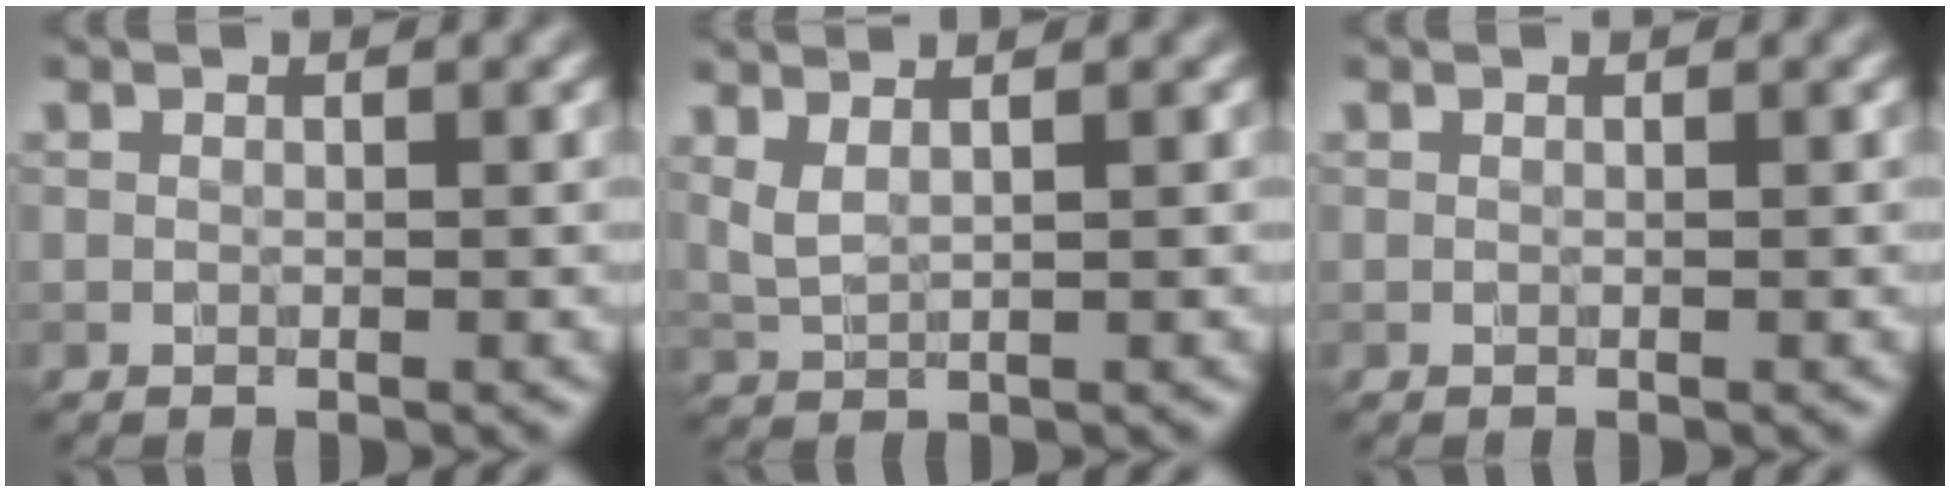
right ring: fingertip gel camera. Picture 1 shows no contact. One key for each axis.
{"total": 2.2, "fx": 1.5, "fy": 0.5, "fz": 1.5, "tx": -0.029, "ty": 0.001, "tz": 0.026}
{"total": 0.0}